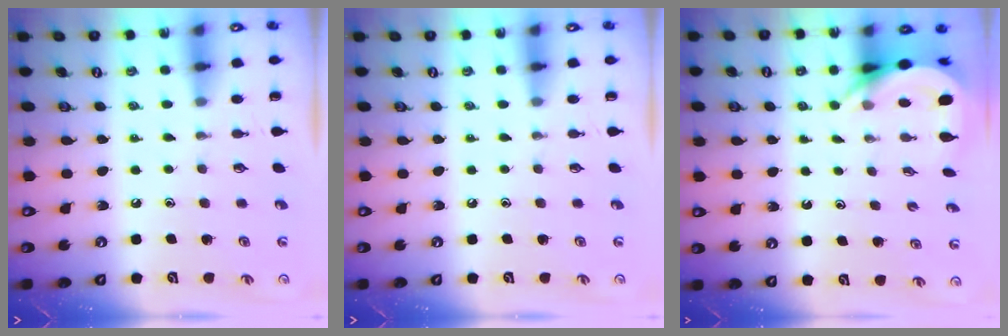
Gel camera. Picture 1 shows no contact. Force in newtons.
{"total": 0.0}
{"total": 5.1, "press": 5.1, "slide": 0.7}